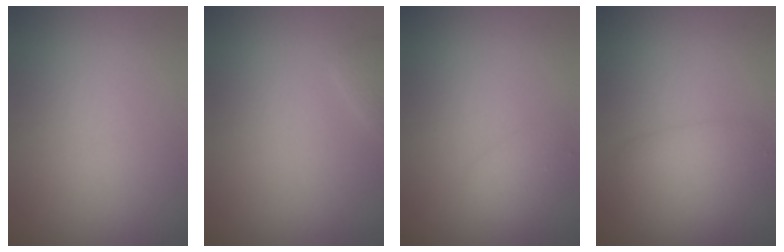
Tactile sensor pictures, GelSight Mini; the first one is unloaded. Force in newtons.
{"total": 0.7, "press": 0.7, "slide": 0.1}
{"total": 1.3, "press": 1.3, "slide": 0.0}
{"total": 2.6, "press": 2.6, "slide": 0.1}